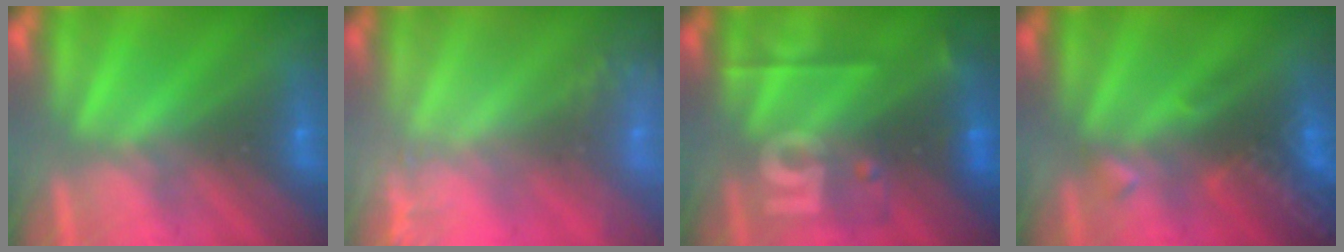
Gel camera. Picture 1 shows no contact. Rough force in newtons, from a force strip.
{"total": 2.5}
{"total": 2.4}
{"total": 2.6}